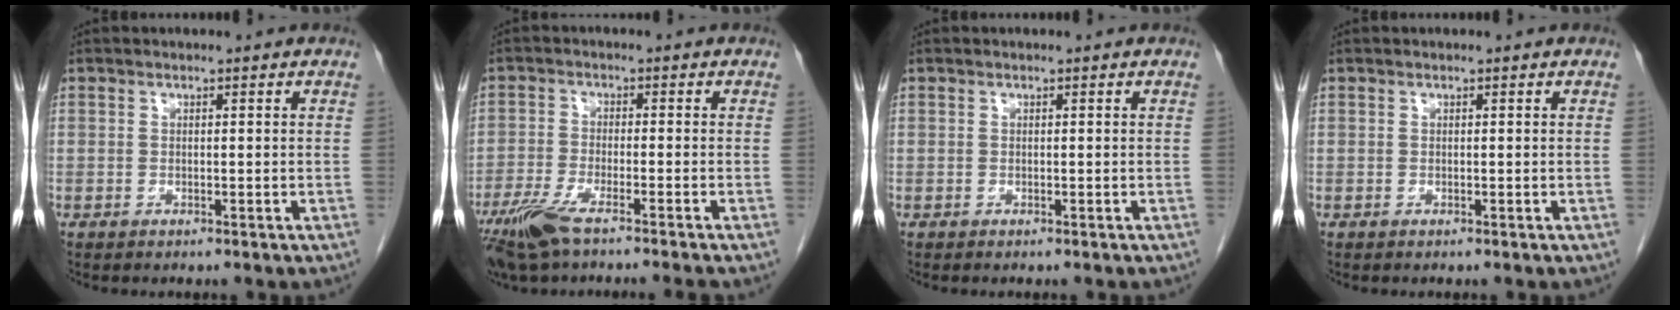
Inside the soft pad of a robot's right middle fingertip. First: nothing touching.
{"total": 7.8, "force": [-5.8, 0.2, 5.1], "torque": [-0.096, -0.019, -0.105]}
{"total": 0.0}
{"total": 0.0}